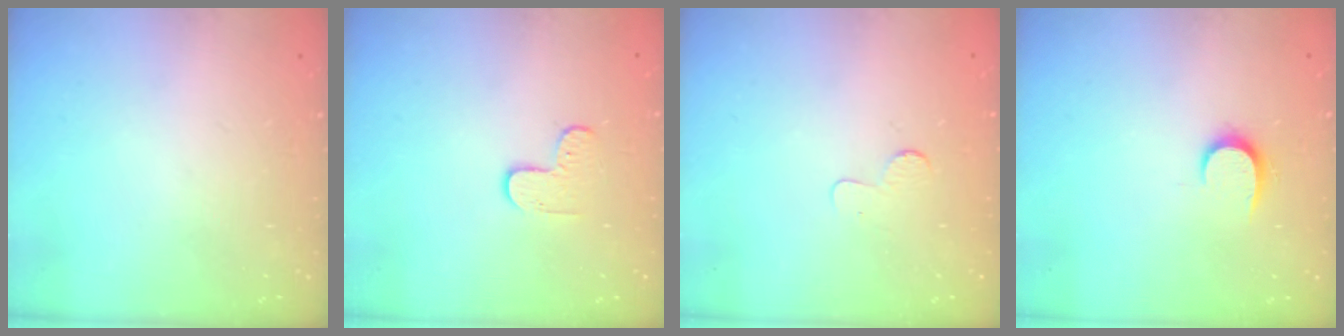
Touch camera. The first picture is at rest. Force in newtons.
{"total": 4.7, "press": 4.7, "slide": 0.4}
{"total": 2.5, "press": 2.5, "slide": 0.2}
{"total": 6.2, "press": 6.1, "slide": 0.6}